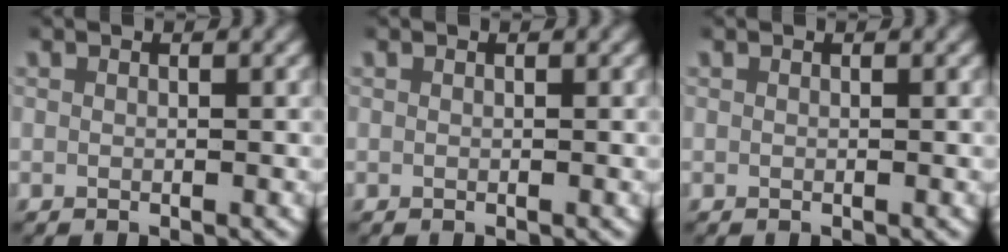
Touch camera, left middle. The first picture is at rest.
{"total": 0.0}
{"total": 0.0}